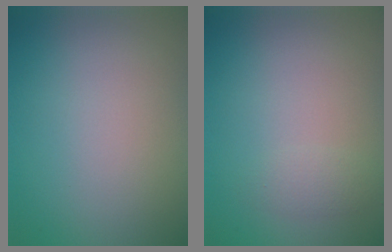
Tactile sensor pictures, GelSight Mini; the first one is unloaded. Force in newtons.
{"total": 1.1, "press": 1.1, "slide": 0.0}